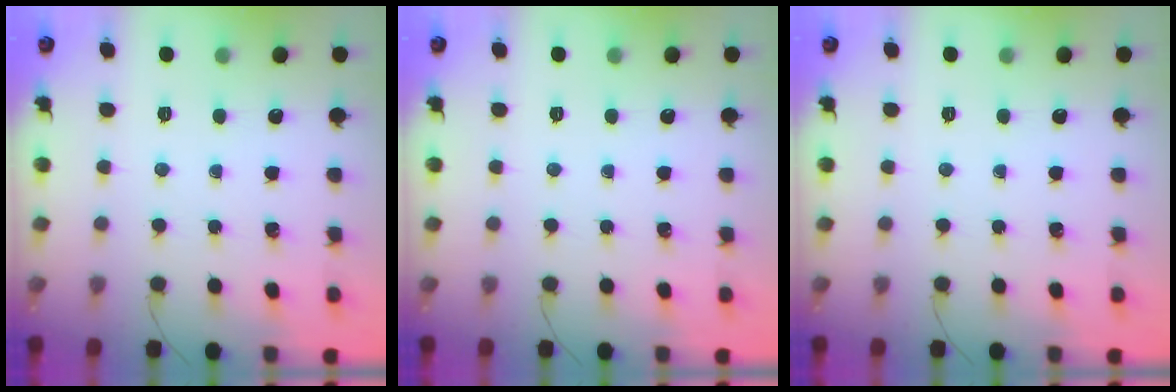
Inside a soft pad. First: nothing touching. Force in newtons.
{"total": 0.0}
{"total": 0.0}